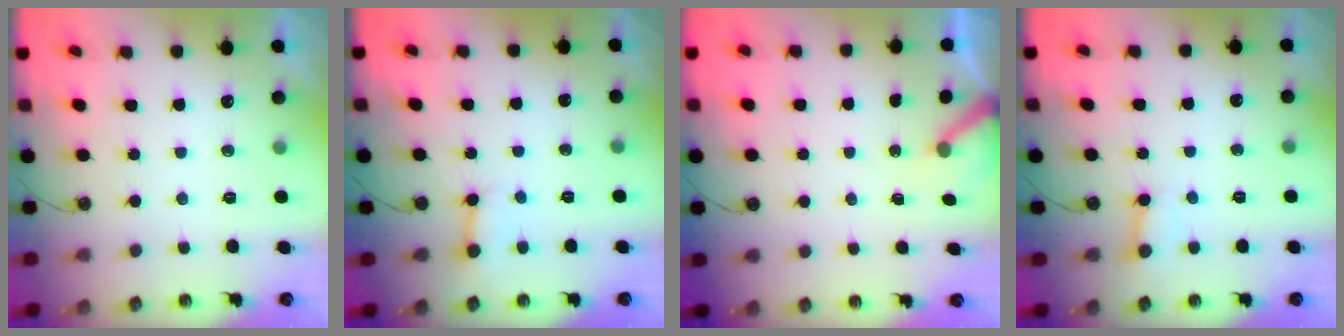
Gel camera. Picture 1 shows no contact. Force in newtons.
{"total": 2.8, "press": 2.8, "slide": 0.2}
{"total": 2.9, "press": 2.9, "slide": 0.3}
{"total": 3.3, "press": 3.3, "slide": 0.2}